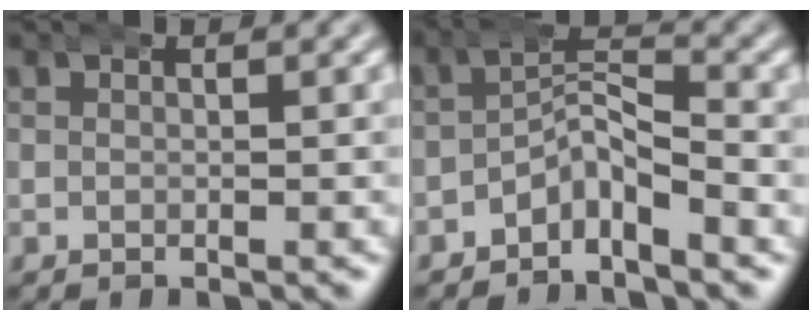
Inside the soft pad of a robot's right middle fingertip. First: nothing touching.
{"total": 3.3, "force": [-2.0, 1.6, 2.1], "torque": [-0.022, 0.004, -0.041]}